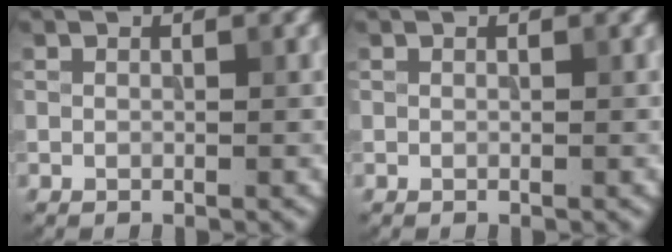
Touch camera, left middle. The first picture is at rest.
{"total": 0.0}